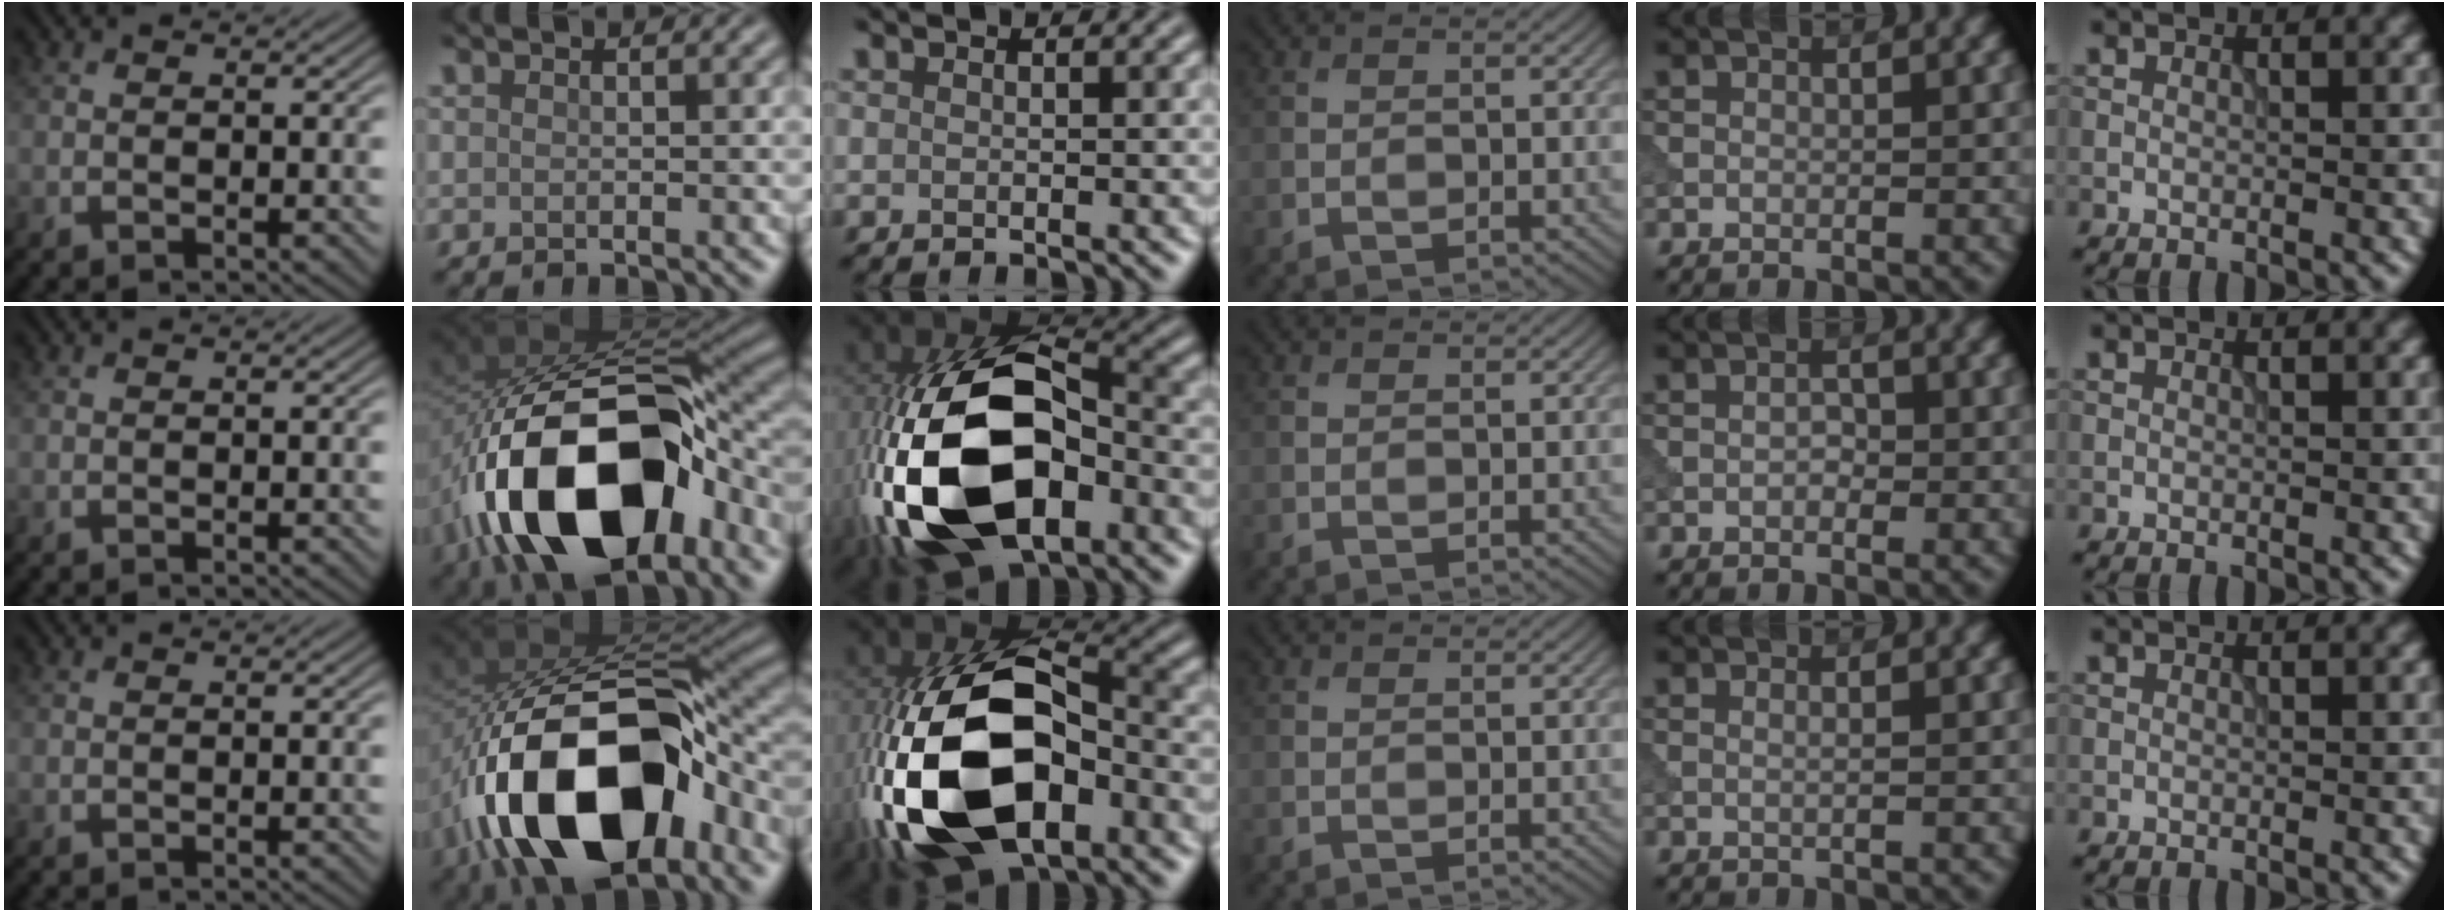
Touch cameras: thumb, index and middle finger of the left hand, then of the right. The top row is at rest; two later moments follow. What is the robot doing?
{"motion": "insert", "object": "power adapter"}